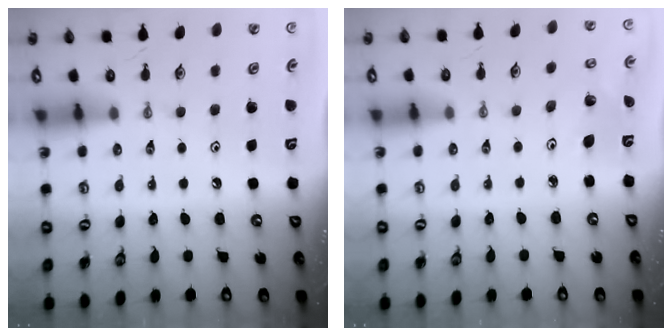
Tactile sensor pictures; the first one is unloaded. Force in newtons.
{"total": 4.5, "press": 4.3, "slide": 1.3}